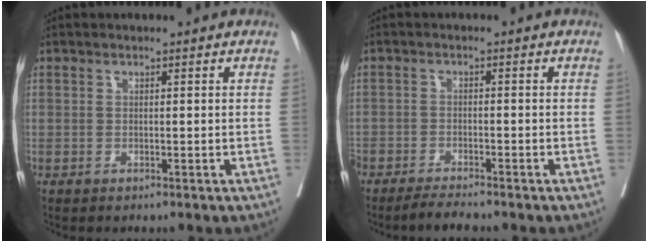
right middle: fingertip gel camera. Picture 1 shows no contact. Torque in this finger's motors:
{"motor_torque": [1.08, -1.06, 0.62, 0.15]}